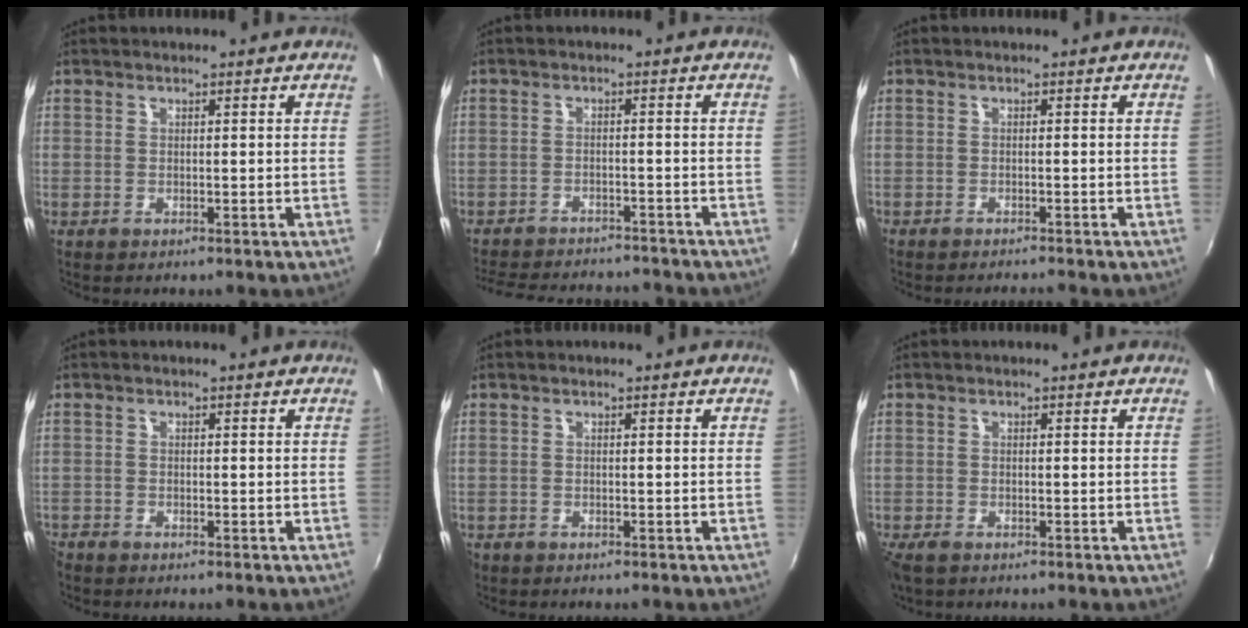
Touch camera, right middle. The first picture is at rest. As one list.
[{"total": 15.3, "force": [-13.6, 4.0, 5.8], "torque": [-0.130, -0.007, -0.190]}, {"total": 2.9, "force": [-2.8, 0.1, 0.9], "torque": [-0.032, -0.012, -0.050]}, {"total": 1.8, "force": [-1.7, 0.6, 0.1], "torque": [-0.011, -0.007, -0.037]}, {"total": 1.0, "force": [-0.9, 0.5, 0.1], "torque": [-0.007, -0.002, -0.018]}, {"total": 3.0, "force": [-2.3, 1.2, 1.5], "torque": [-0.037, -0.014, -0.044]}]